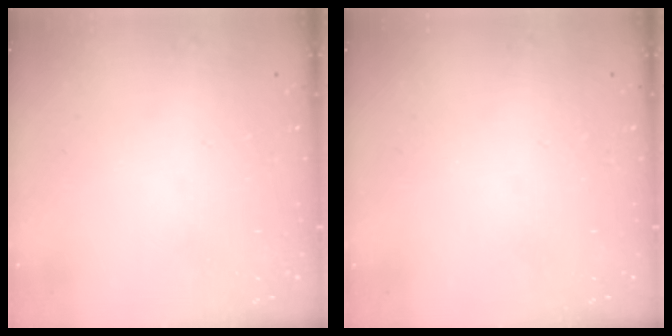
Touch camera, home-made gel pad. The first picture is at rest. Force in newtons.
{"total": 0.0}